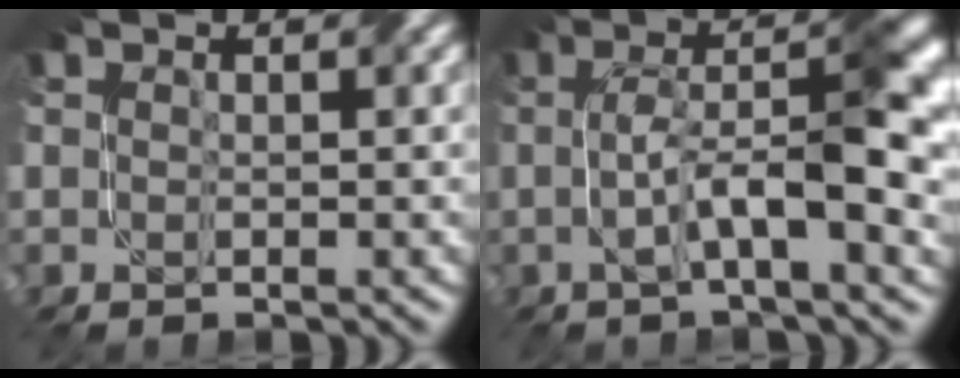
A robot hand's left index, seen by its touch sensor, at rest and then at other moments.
{"total": 7.6, "force": [-0.7, 1.8, 7.4], "torque": [-0.125, 0.015, -0.013]}